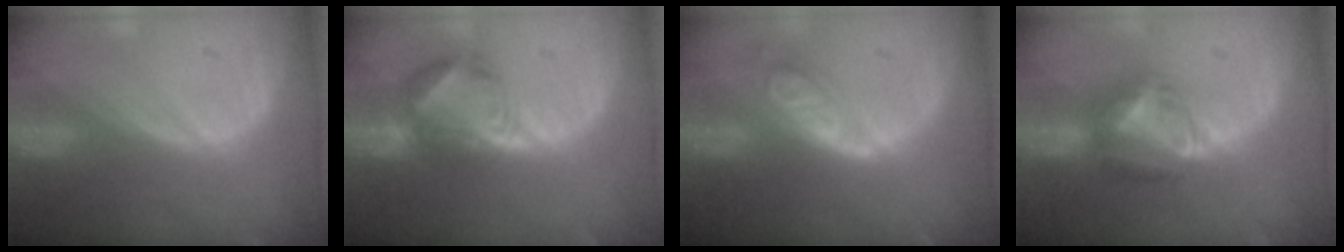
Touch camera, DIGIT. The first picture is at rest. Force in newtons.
{"total": 6.4, "press": 6.3, "slide": 0.9}
{"total": 6.4, "press": 5.6, "slide": 3.1}
{"total": 6.6, "press": 6.2, "slide": 2.5}